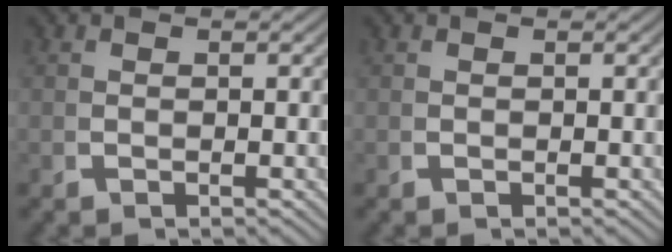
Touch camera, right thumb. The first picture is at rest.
{"total": 0.0}